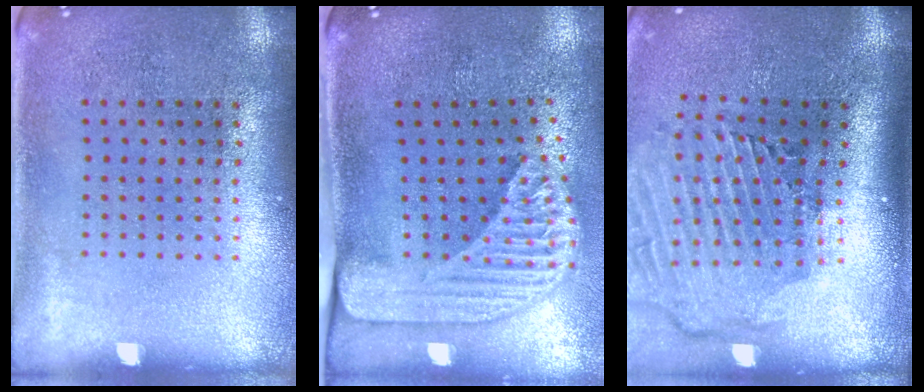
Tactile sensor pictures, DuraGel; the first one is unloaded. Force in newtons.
{"total": 2.4, "press": 1.7, "slide": 1.6}
{"total": 2.9, "press": 2.1, "slide": 2.0}